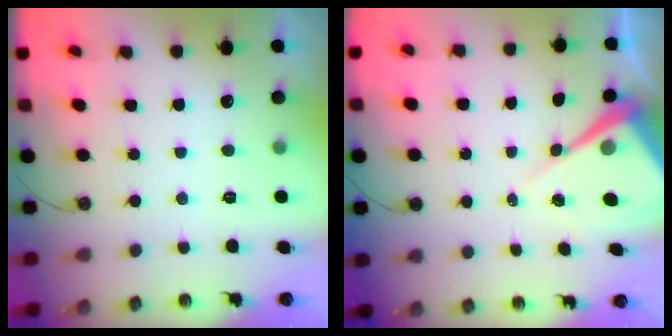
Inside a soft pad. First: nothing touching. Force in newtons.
{"total": 9.6, "press": 9.6, "slide": 0.7}